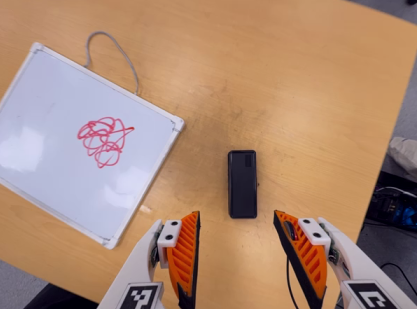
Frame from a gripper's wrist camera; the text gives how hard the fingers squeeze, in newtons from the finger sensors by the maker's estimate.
{"total": 0.0}